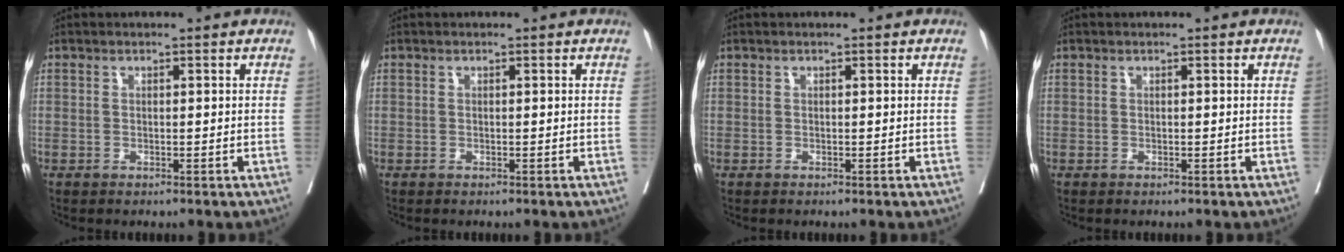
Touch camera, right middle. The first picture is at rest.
{"total": 0.0}
{"total": 0.0}
{"total": 0.0}